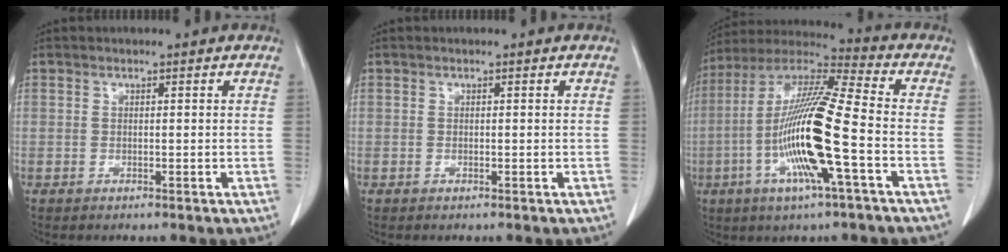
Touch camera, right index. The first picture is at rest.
{"total": 0.0}
{"total": 17.5, "force": [-4.4, 0.6, 16.9], "torque": [-0.339, -0.007, -0.091]}